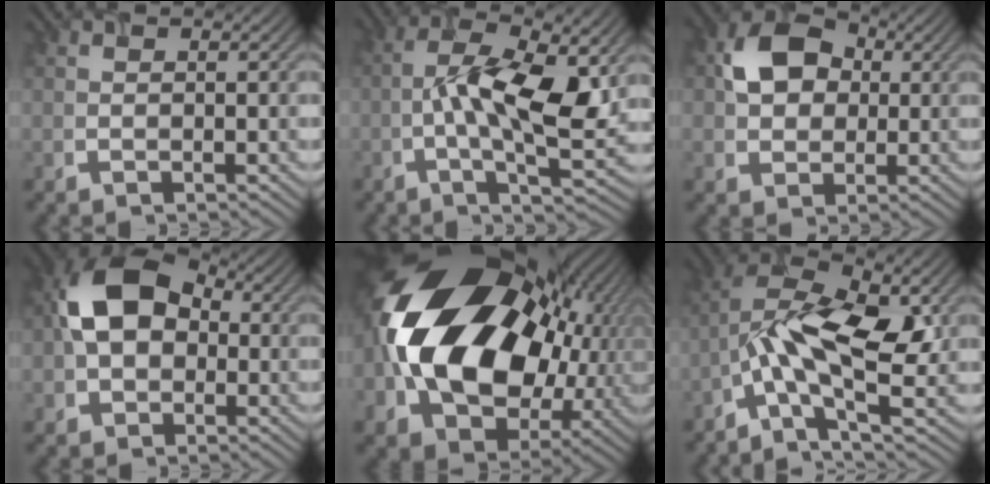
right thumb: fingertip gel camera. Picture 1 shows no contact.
{"total": 11.9, "force": [-0.1, 4.5, 11.0], "torque": [-0.195, -0.007, -0.002]}
{"total": 7.3, "force": [1.2, 5.8, 4.2], "torque": [-0.088, 0.010, 0.013]}
{"total": 11.1, "force": [0.3, 8.0, 7.7], "torque": [-0.156, 0.010, -0.005]}
{"total": 22.1, "force": [1.7, 16.3, 14.9], "torque": [-0.338, -0.044, 0.061]}
{"total": 11.2, "force": [-1.5, 4.4, 10.2], "torque": [-0.199, 0.009, -0.039]}